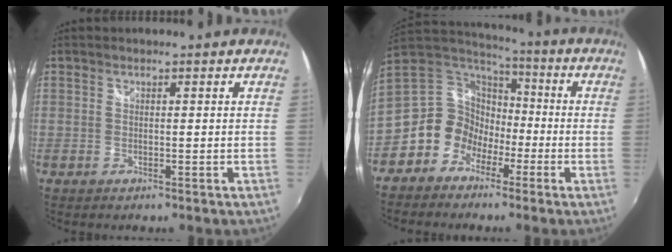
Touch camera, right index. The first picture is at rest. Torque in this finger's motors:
{"motor_torque": [1.06, -0.71, 0.41, 0.04]}